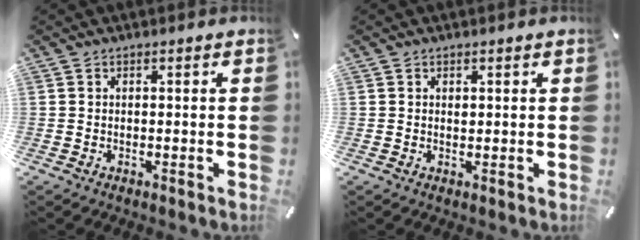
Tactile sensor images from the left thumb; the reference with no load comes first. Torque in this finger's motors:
{"motor_torque": [0.16, 0.13, 0.15, -0.29, -0.04]}